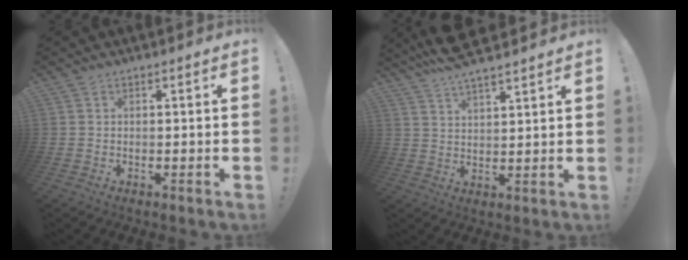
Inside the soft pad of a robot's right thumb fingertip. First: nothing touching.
{"total": 7.3, "force": [6.6, 0.8, 3.1], "torque": [-0.060, -0.037, 0.121]}